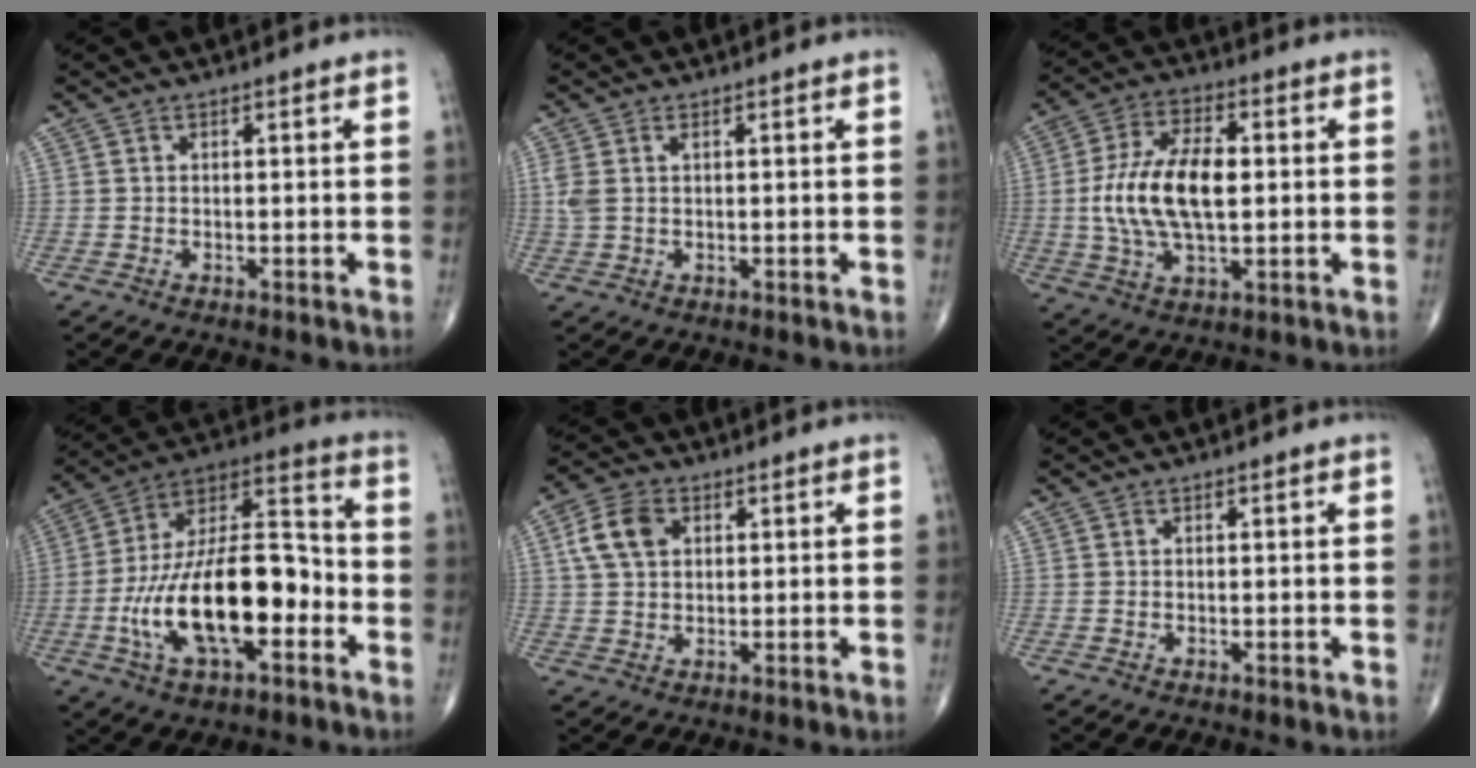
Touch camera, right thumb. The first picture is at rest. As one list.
[{"total": 3.0, "force": [0.9, 1.4, 2.5], "torque": [-0.078, 0.014, 0.024]}, {"total": 14.8, "force": [0.2, 7.3, 12.9], "torque": [-0.254, 0.010, 0.004]}, {"total": 23.1, "force": [-5.8, 10.4, 19.7], "torque": [-0.342, 0.040, -0.099]}, {"total": 7.3, "force": [2.2, 5.0, 4.8], "torque": [-0.088, 0.007, 0.039]}, {"total": 0.0}]